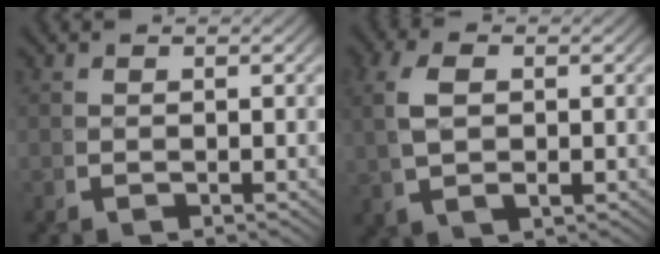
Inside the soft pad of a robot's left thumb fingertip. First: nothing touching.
{"total": 4.0, "force": [0.9, 2.2, 3.2], "torque": [-0.080, 0.000, 0.024]}